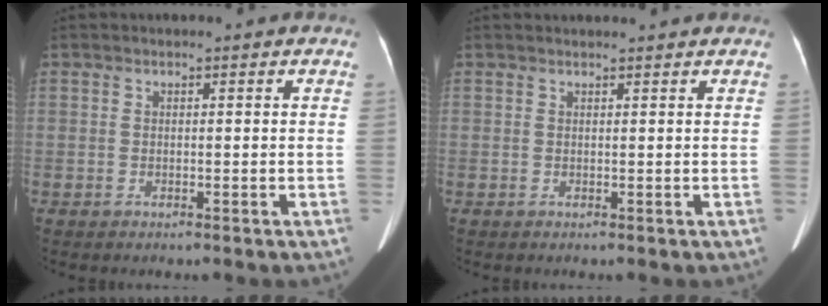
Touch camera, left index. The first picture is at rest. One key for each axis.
{"total": 3.5, "fx": 3.4, "fy": 0.2, "fz": 0.7, "tx": -0.010, "ty": 0.024, "tz": 0.042}